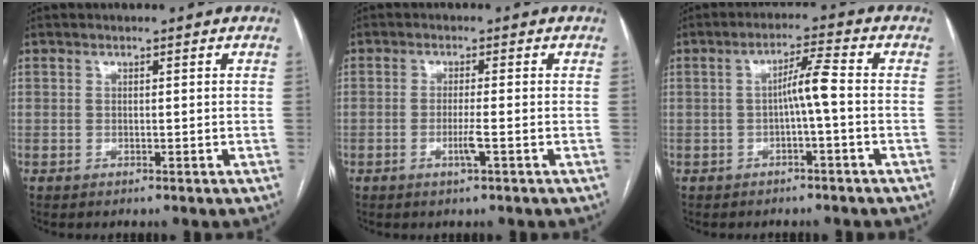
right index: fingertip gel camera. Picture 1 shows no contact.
{"total": 2.6, "force": [-0.9, -0.2, 2.4], "torque": [-0.048, -0.005, -0.019]}
{"total": 4.4, "force": [-0.7, -0.2, 4.3], "torque": [-0.073, 0.014, -0.009]}